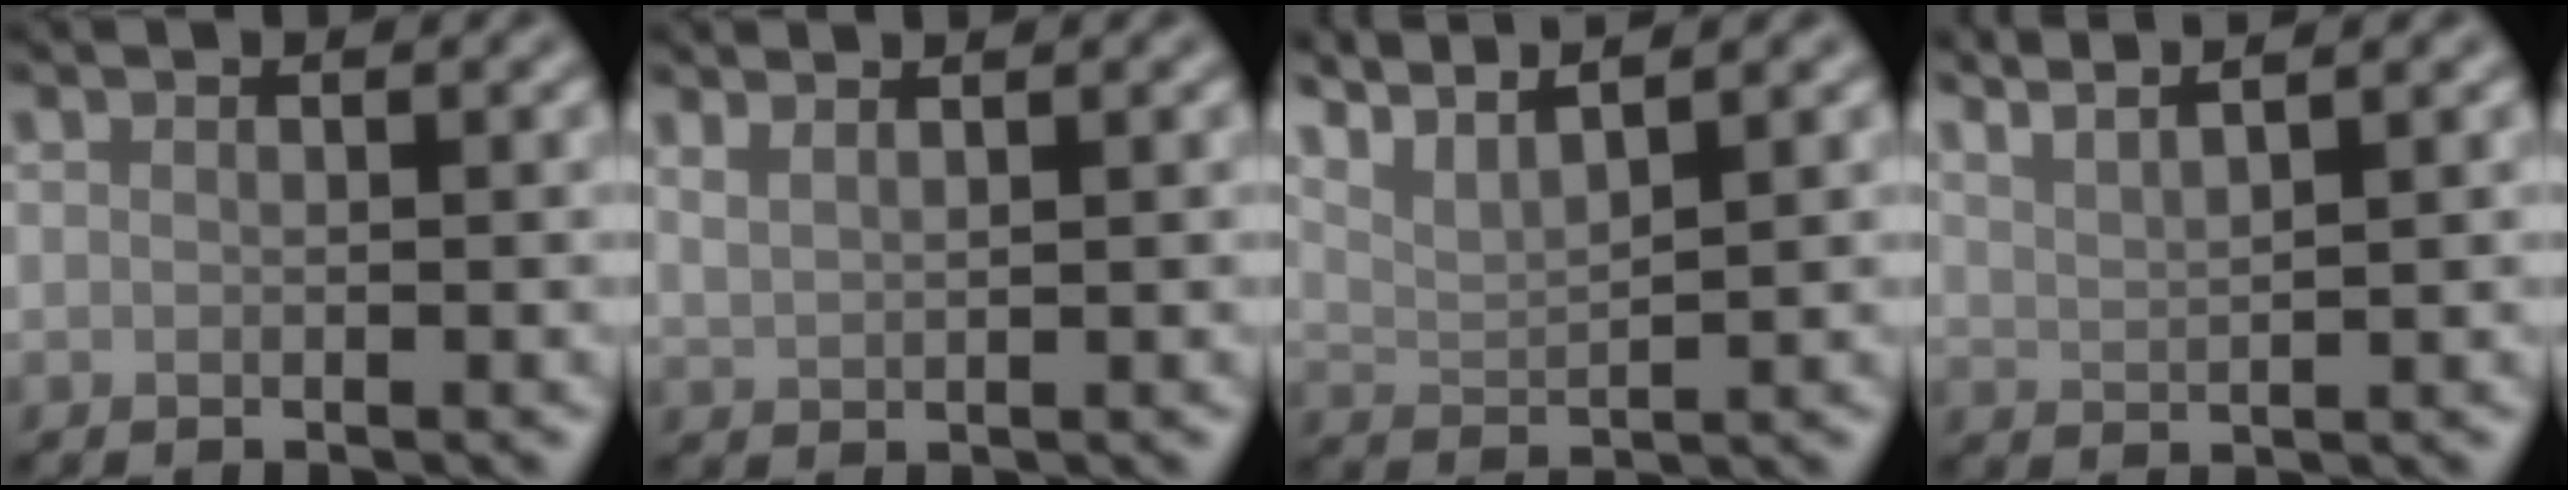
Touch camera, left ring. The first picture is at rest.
{"total": 2.0, "force": [1.6, 0.7, 1.0], "torque": [-0.009, 0.002, 0.019]}
{"total": 5.4, "force": [4.3, 1.0, 3.0], "torque": [-0.063, 0.015, 0.068]}
{"total": 5.6, "force": [4.6, 1.3, 2.9], "torque": [-0.032, 0.028, 0.046]}